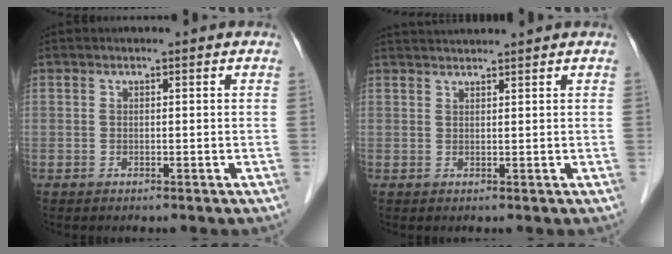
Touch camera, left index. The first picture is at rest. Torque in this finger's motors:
{"motor_torque": [-0.63, -1.50, 0.09, 0.03]}